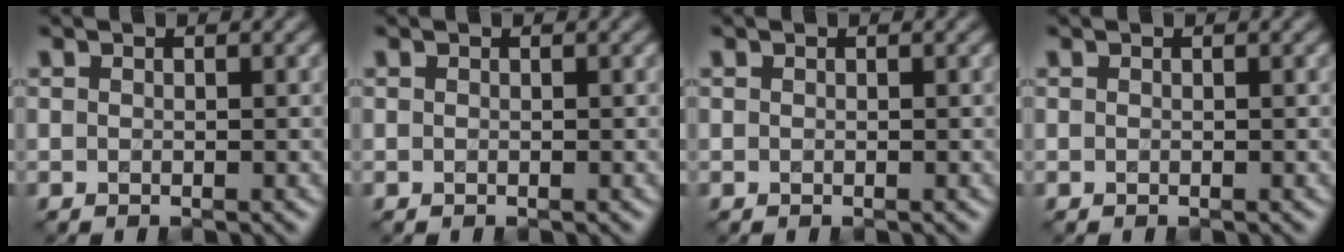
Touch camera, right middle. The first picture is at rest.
{"total": 0.0}
{"total": 0.0}
{"total": 0.0}